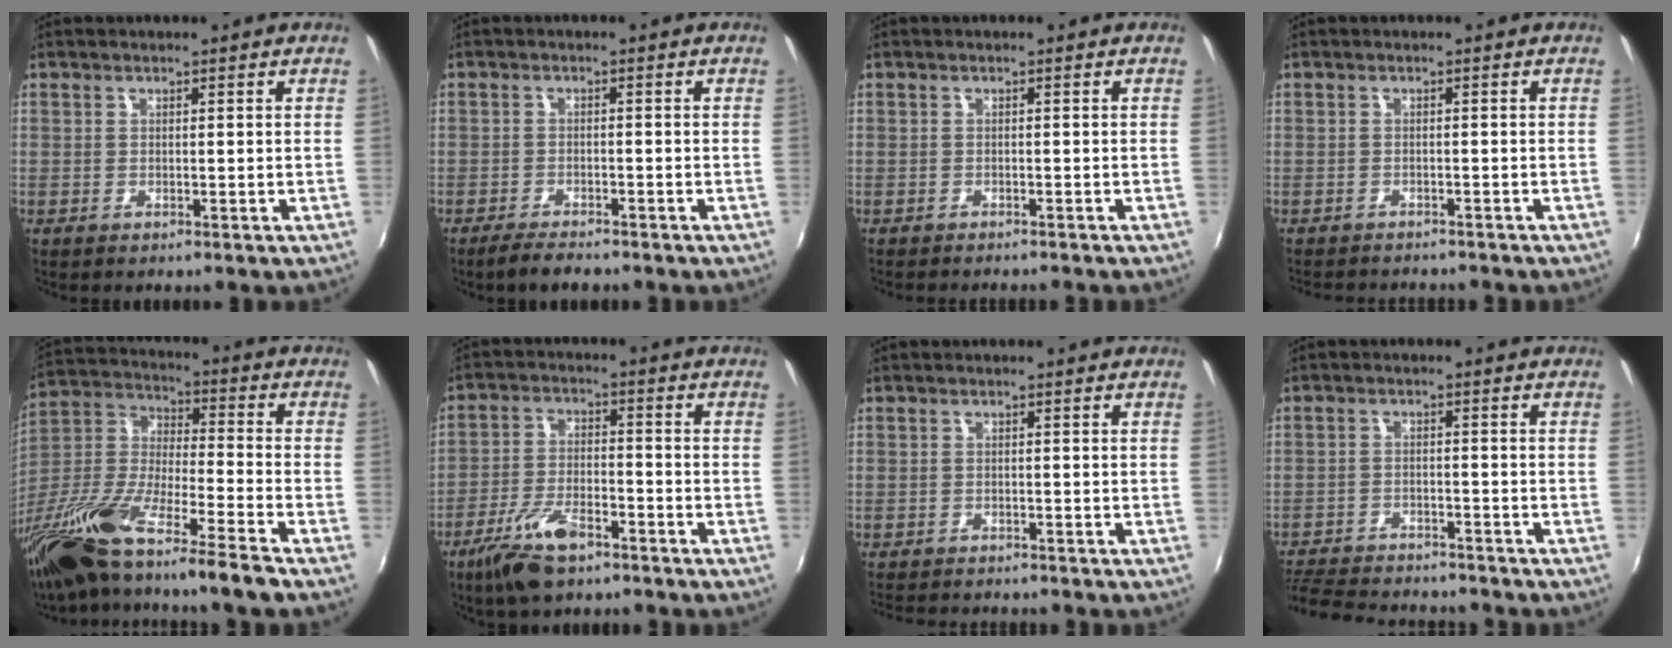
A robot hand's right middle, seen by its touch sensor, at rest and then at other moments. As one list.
[{"total": 4.0, "force": [-3.5, 0.9, 1.7], "torque": [-0.050, -0.011, -0.064]}, {"total": 2.8, "force": [-2.6, 0.4, 1.0], "torque": [-0.026, -0.014, -0.043]}, {"total": 5.6, "force": [-5.2, 1.2, 1.7], "torque": [-0.046, -0.015, -0.076]}, {"total": 21.8, "force": [-16.3, 1.2, 14.4], "torque": [-0.258, -0.042, -0.300]}, {"total": 10.5, "force": [-7.0, 3.9, 6.7], "torque": [-0.149, -0.011, -0.130]}, {"total": 5.4, "force": [-5.0, 1.0, 1.6], "torque": [-0.045, -0.018, -0.078]}, {"total": 14.5, "force": [-12.8, 4.0, 5.4], "torque": [-0.130, -0.013, -0.198]}]